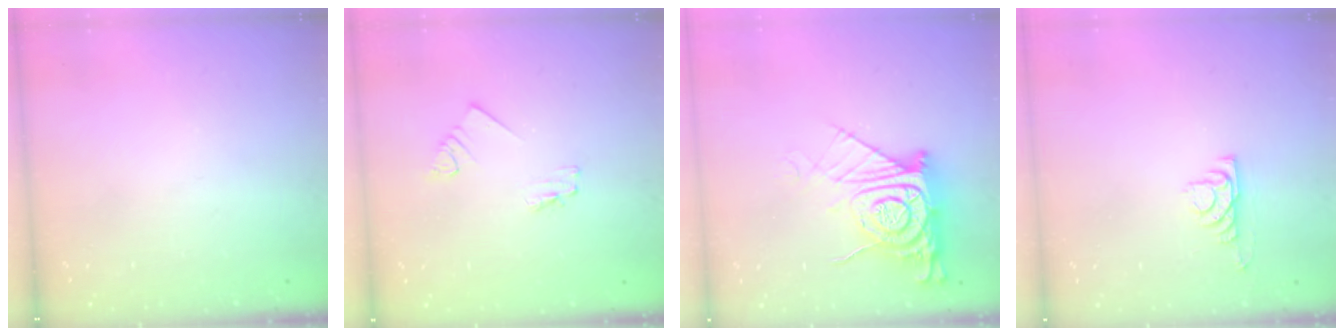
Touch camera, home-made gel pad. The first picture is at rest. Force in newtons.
{"total": 1.7, "press": 1.7, "slide": 0.3}
{"total": 14.5, "press": 14.4, "slide": 1.2}
{"total": 5.0, "press": 4.9, "slide": 0.7}